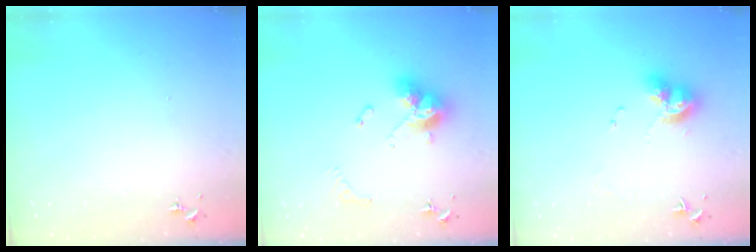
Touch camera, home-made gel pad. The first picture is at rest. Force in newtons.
{"total": 15.8, "press": 15.7, "slide": 1.5}
{"total": 10.9, "press": 10.9, "slide": 0.8}